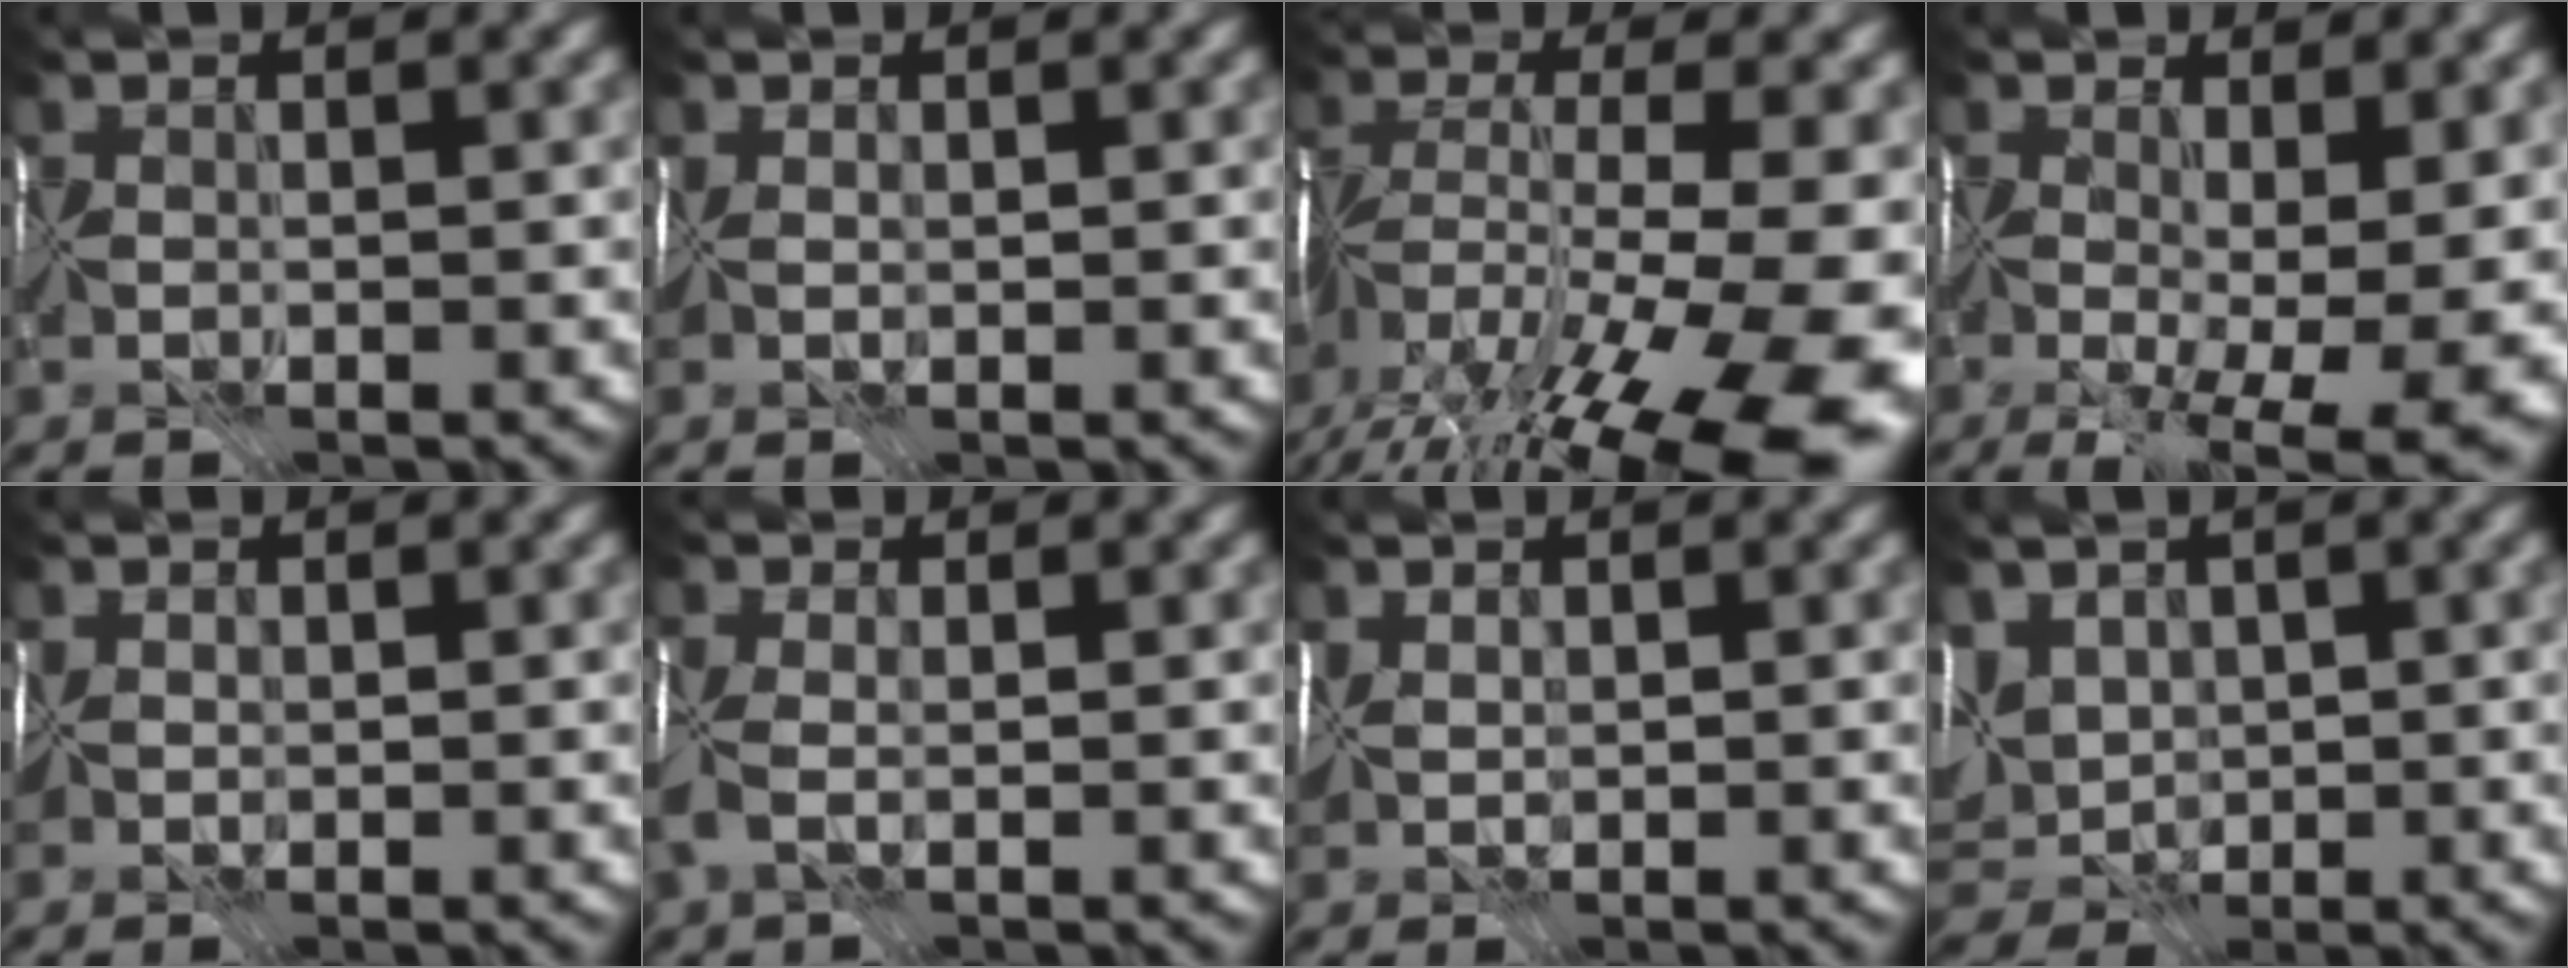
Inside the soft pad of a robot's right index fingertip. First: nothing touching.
{"total": 1.2, "force": [0.1, 0.7, 1.0], "torque": [-0.023, 0.001, -0.001]}
{"total": 17.8, "force": [-7.8, 6.7, 14.6], "torque": [-0.257, -0.028, -0.107]}
{"total": 14.3, "force": [-3.1, 6.6, 12.3], "torque": [-0.182, -0.031, -0.014]}
{"total": 0.9, "force": [0.2, 0.8, 0.4], "torque": [-0.008, 0.005, 0.000]}
{"total": 3.3, "force": [-0.3, 1.9, 2.6], "torque": [-0.074, 0.005, -0.014]}
{"total": 2.0, "force": [0.7, 1.4, 1.2], "torque": [-0.029, 0.008, 0.013]}
{"total": 5.6, "force": [1.3, 4.4, 3.2], "torque": [-0.076, 0.011, 0.027]}